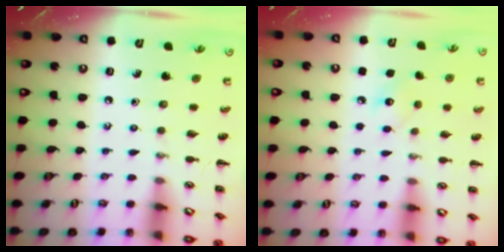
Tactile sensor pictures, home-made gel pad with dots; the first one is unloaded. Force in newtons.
{"total": 7.5, "press": 7.3, "slide": 1.5}